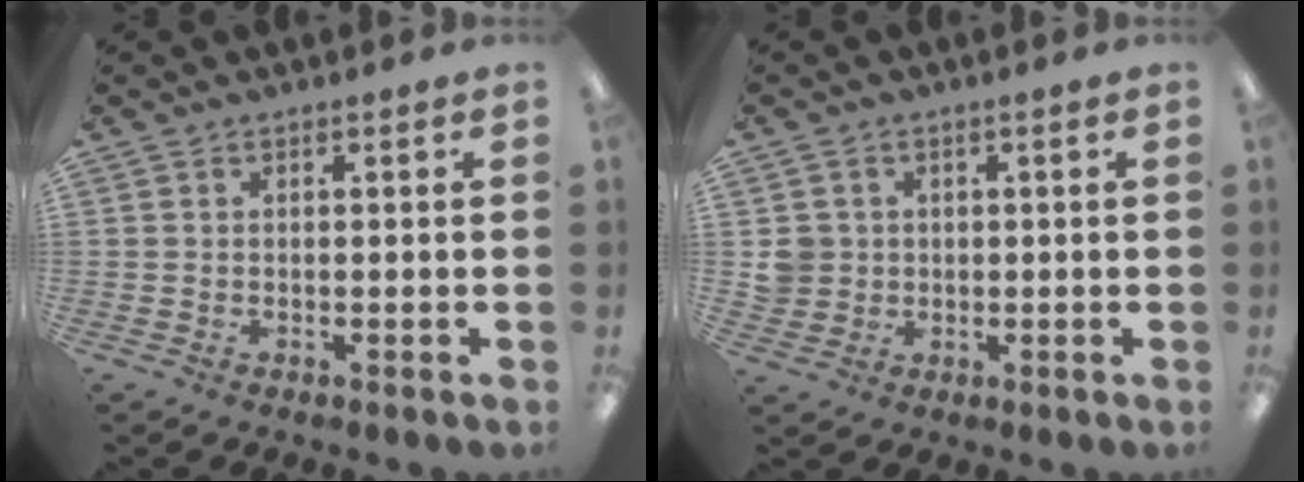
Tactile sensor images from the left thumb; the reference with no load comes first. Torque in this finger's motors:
{"motor_torque": [0.23, 0.60, 0.28, -0.30, 0.01]}